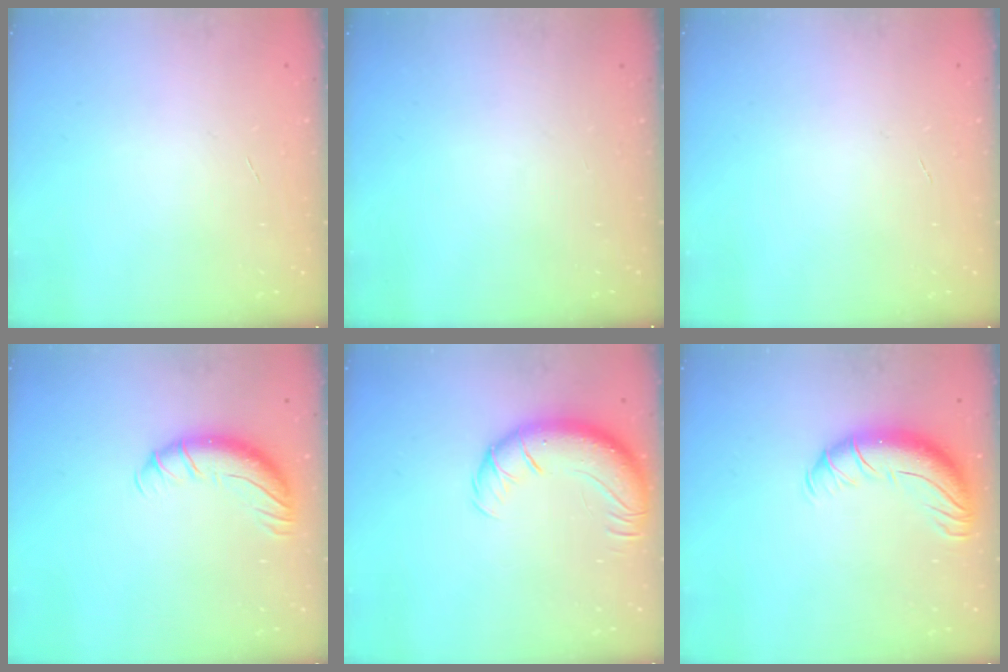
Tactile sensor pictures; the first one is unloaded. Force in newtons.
{"total": 0.0}
{"total": 0.0}
{"total": 9.5, "press": 9.3, "slide": 1.7}
{"total": 13.4, "press": 13.0, "slide": 3.2}
{"total": 12.1, "press": 11.8, "slide": 2.7}